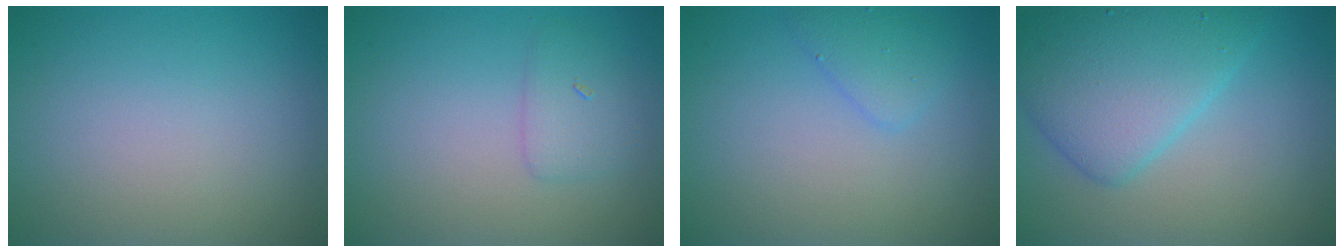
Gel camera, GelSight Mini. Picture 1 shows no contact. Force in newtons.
{"total": 1.8, "press": 1.8, "slide": 0.1}
{"total": 1.9, "press": 1.9, "slide": 0.0}
{"total": 6.4, "press": 6.4, "slide": 0.1}